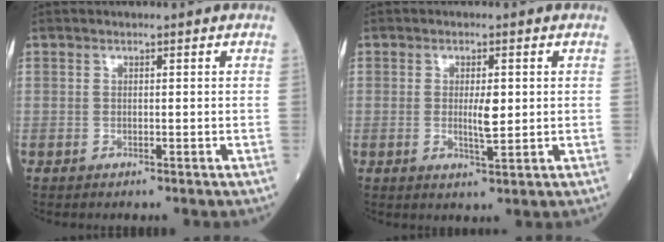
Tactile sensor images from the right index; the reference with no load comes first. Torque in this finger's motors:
{"motor_torque": [0.10, -0.01, 0.16, 0.01]}